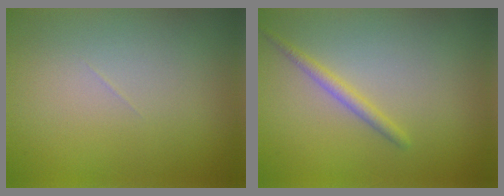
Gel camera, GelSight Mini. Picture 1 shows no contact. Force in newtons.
{"total": 1.5, "press": 1.5, "slide": 0.0}